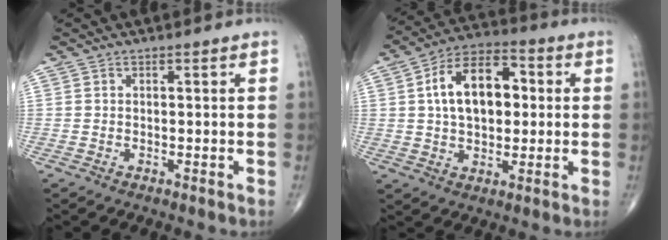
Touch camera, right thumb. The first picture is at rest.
{"total": 14.5, "force": [2.1, 8.8, 11.4], "torque": [-0.170, 0.021, 0.028]}